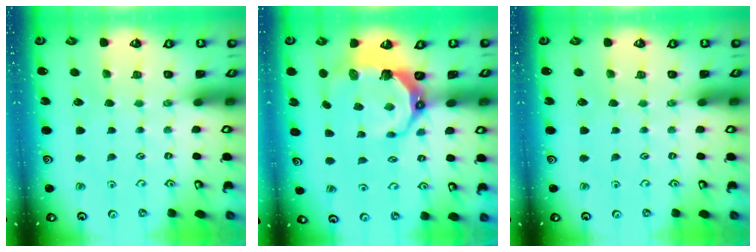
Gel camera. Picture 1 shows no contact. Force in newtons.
{"total": 8.9, "press": 7.4, "slide": 4.8}
{"total": 0.0}